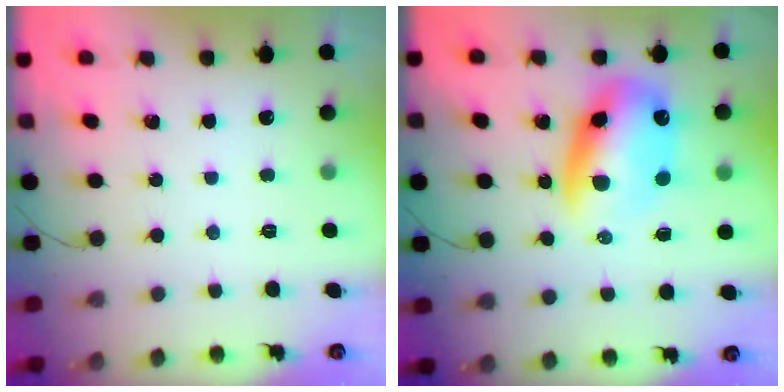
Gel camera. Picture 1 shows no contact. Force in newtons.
{"total": 13.4, "press": 12.9, "slide": 3.7}